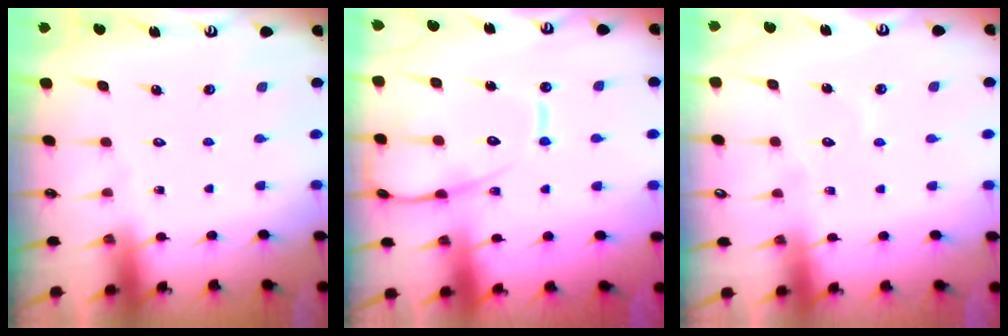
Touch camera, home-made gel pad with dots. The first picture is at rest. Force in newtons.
{"total": 13.9, "press": 13.8, "slide": 1.4}
{"total": 4.7, "press": 4.7, "slide": 0.4}